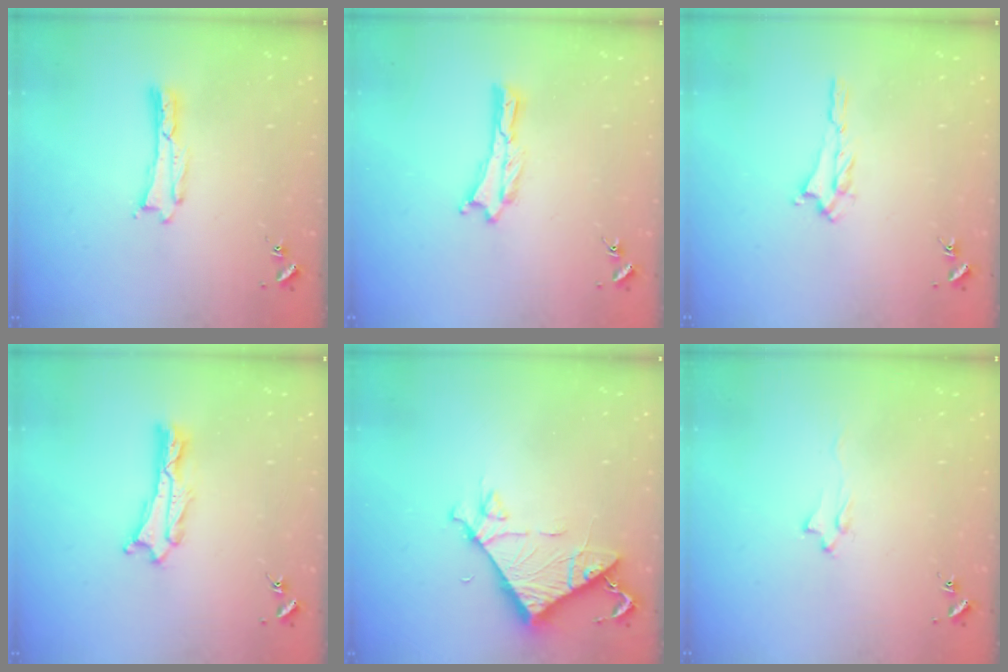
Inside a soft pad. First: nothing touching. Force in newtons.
{"total": 0.0}
{"total": 1.2, "press": 1.1, "slide": 0.5}
{"total": 1.1, "press": 1.1, "slide": 0.2}
{"total": 7.5, "press": 7.5, "slide": 0.5}
{"total": 1.6, "press": 1.5, "slide": 0.2}